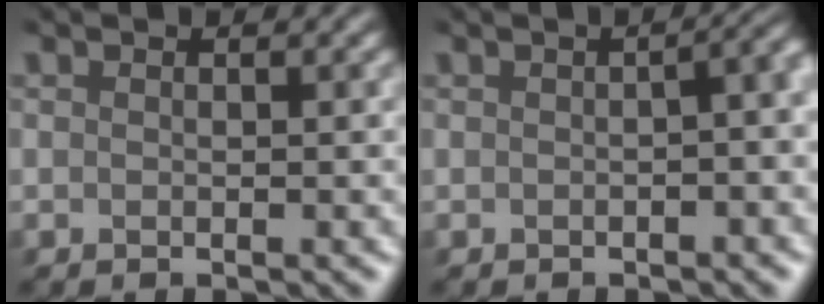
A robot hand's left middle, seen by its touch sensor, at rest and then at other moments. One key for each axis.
{"total": 5.0, "fx": -1.5, "fy": 2.4, "fz": 4.1, "tx": -0.016, "ty": 0.005, "tz": -0.025}